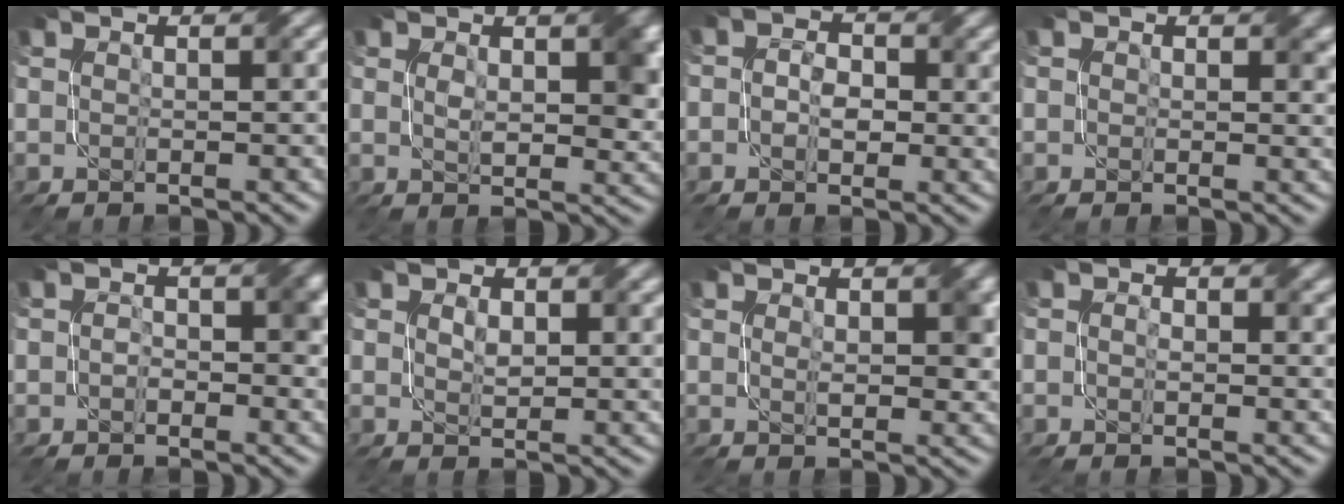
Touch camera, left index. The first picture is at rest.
{"total": 5.0, "force": [1.1, 2.4, 4.3], "torque": [-0.065, -0.004, 0.026]}
{"total": 3.1, "force": [-0.1, 2.2, 2.2], "torque": [-0.035, -0.003, -0.008]}
{"total": 2.2, "force": [1.0, 1.5, 1.3], "torque": [-0.013, -0.004, 0.010]}
{"total": 2.8, "force": [0.0, 1.7, 2.2], "torque": [-0.027, -0.001, -0.007]}
{"total": 2.6, "force": [0.9, 1.6, 1.9], "torque": [-0.037, -0.003, 0.020]}
{"total": 3.5, "force": [0.5, 2.0, 2.8], "torque": [-0.042, -0.006, 0.013]}
{"total": 2.8, "force": [0.4, 1.8, 2.1], "torque": [-0.025, 0.000, 0.003]}